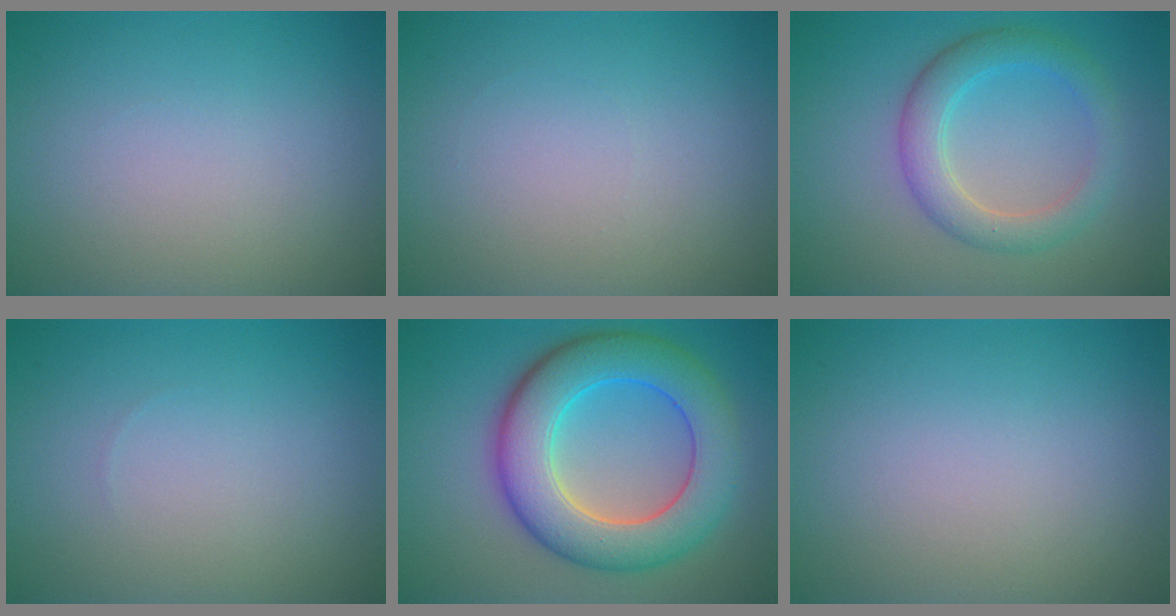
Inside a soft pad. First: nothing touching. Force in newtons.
{"total": 0.0}
{"total": 4.0, "press": 3.9, "slide": 0.4}
{"total": 0.0}
{"total": 9.1, "press": 9.1, "slide": 0.1}
{"total": 0.0}